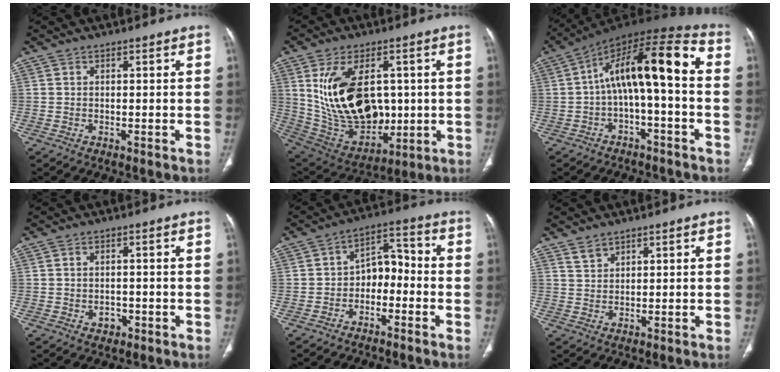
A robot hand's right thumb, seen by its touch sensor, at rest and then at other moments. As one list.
[{"total": 21.1, "force": [2.9, 13.3, 16.1], "torque": [-0.266, -0.014, 0.083]}, {"total": 15.7, "force": [-0.2, 5.3, 14.8], "torque": [-0.234, 0.068, -0.009]}, {"total": 2.2, "force": [-0.7, 1.8, 1.2], "torque": [-0.011, 0.006, -0.005]}, {"total": 7.2, "force": [-2.3, 4.9, 4.8], "torque": [-0.049, 0.047, -0.048]}, {"total": 2.1, "force": [1.9, 1.0, 0.4], "torque": [0.000, -0.009, 0.038]}]